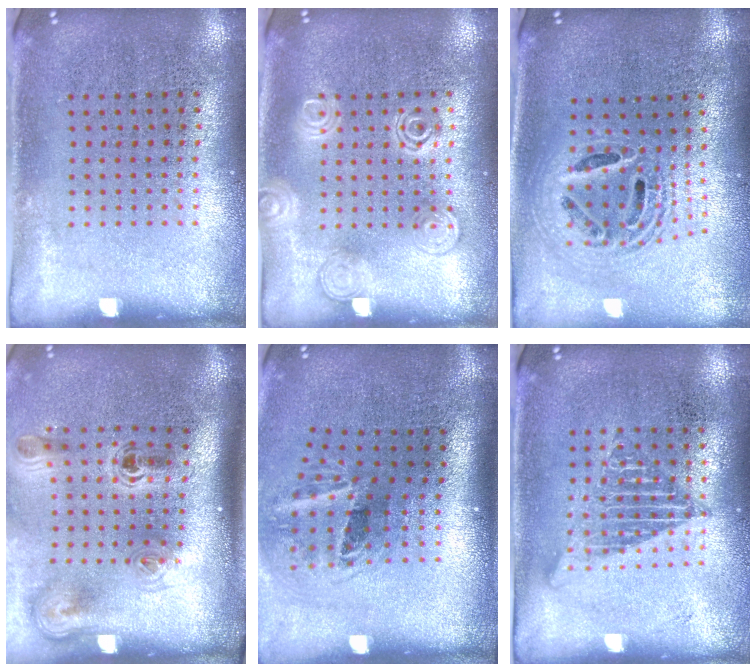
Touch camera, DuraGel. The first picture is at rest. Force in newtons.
{"total": 2.5, "press": 2.4, "slide": 0.4}
{"total": 2.0, "press": 1.6, "slide": 1.2}
{"total": 2.4, "press": 1.6, "slide": 1.8}
{"total": 2.0, "press": 1.2, "slide": 1.6}
{"total": 1.3, "press": 1.3, "slide": 0.1}